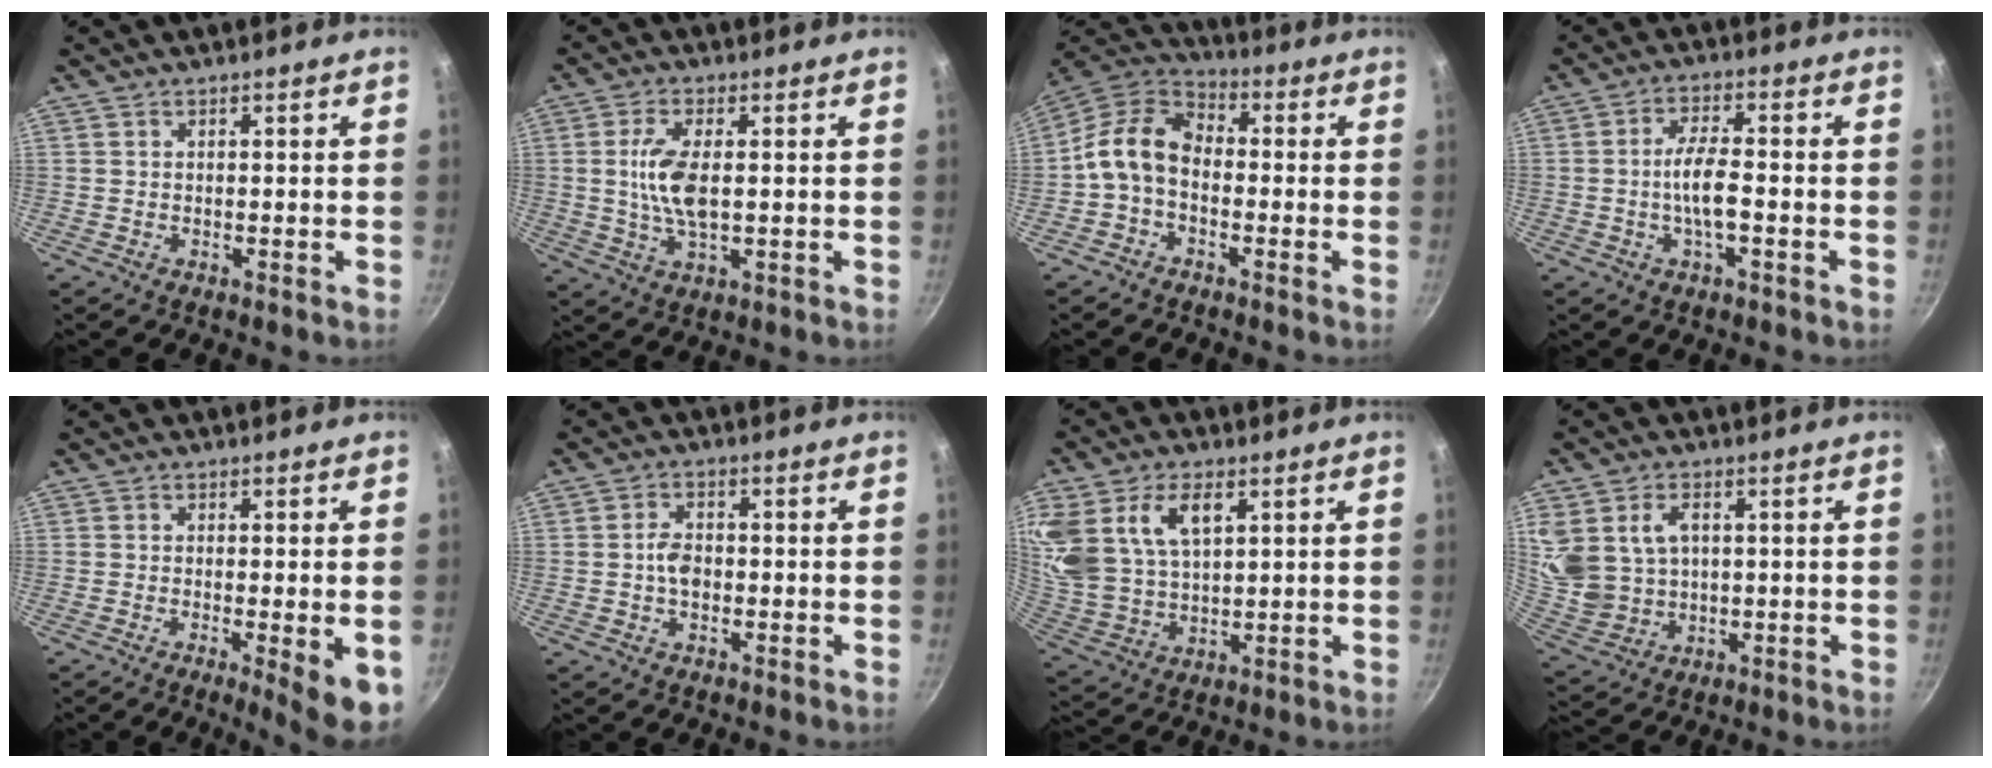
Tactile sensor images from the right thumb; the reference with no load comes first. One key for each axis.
{"total": 8.2, "fx": 0.5, "fy": 3.6, "fz": 7.3, "tx": -0.157, "ty": -0.005, "tz": 0.013}
{"total": 11.0, "fx": -1.7, "fy": 7.8, "fz": 7.6, "tx": -0.133, "ty": 0.036, "tz": -0.046}
{"total": 6.6, "fx": -1.3, "fy": 2.4, "fz": 6.0, "tx": -0.118, "ty": 0.016, "tz": -0.026}
{"total": 7.8, "fx": -2.7, "fy": 1.5, "fz": 7.1, "tx": -0.094, "ty": -0.019, "tz": -0.039}
{"total": 3.9, "fx": -0.5, "fy": 2.7, "fz": 2.9, "tx": -0.047, "ty": 0.009, "tz": -0.012}
{"total": 19.2, "fx": 7.1, "fy": 11.8, "fz": 13.4, "tx": -0.298, "ty": 0.000, "tz": 0.145}
{"total": 13.9, "fx": 2.9, "fy": 10.6, "fz": 8.6, "tx": -0.189, "ty": 0.004, "tz": 0.076}